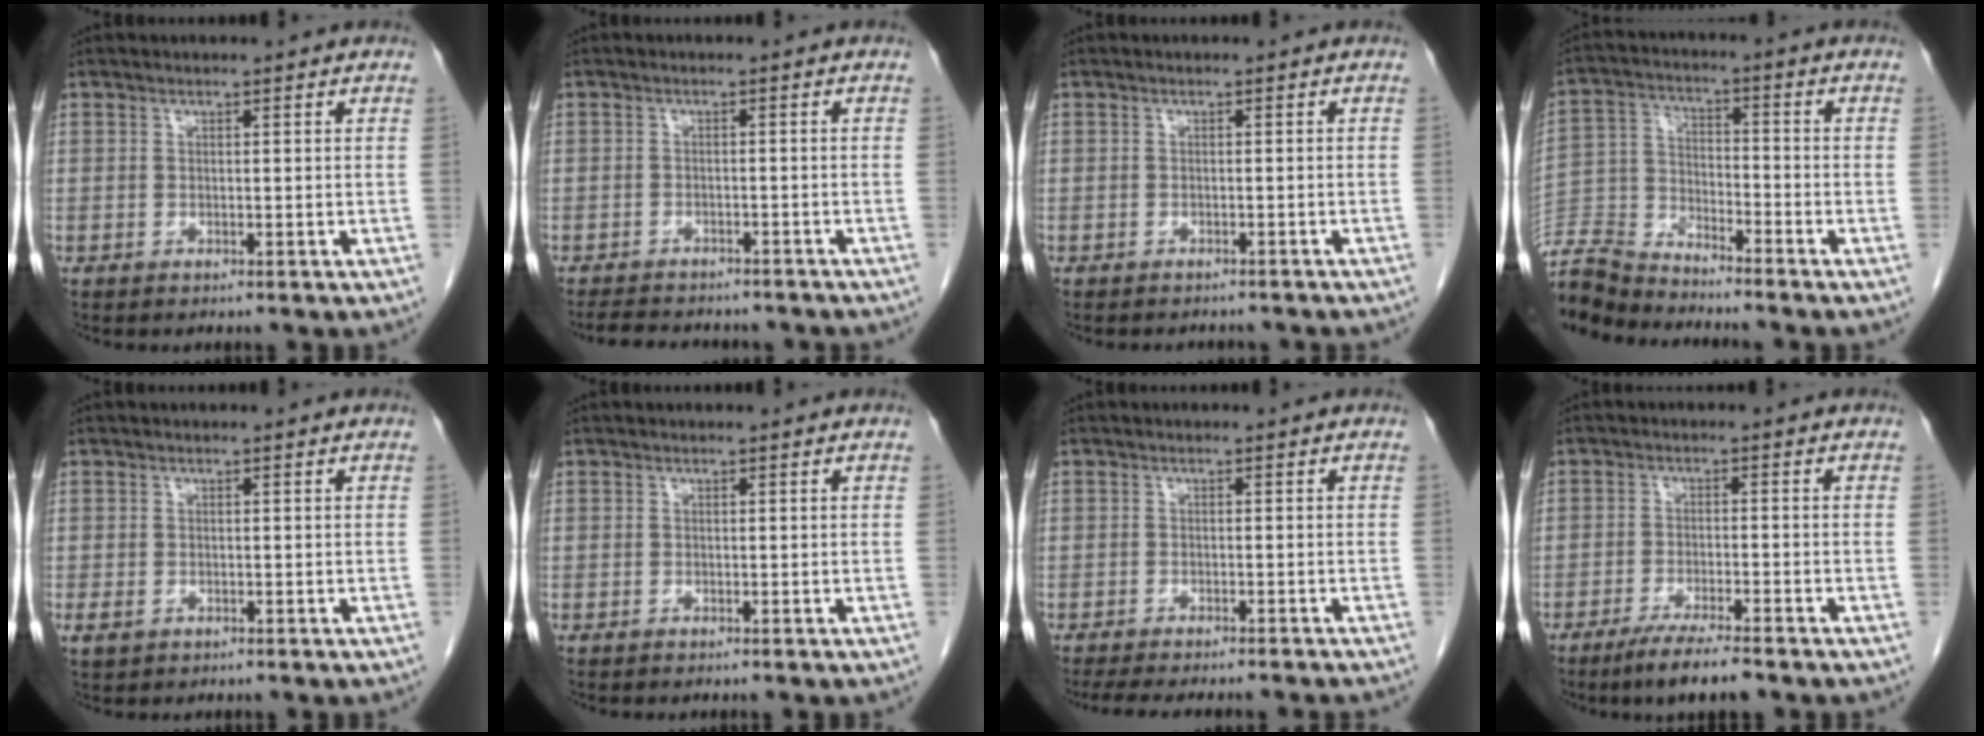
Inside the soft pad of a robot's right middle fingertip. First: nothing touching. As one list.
[{"total": 11.2, "force": [-9.9, 3.3, 4.2], "torque": [-0.078, -0.004, -0.120]}, {"total": 4.9, "force": [-4.5, 1.4, 1.3], "torque": [-0.017, -0.004, -0.049]}, {"total": 9.8, "force": [-9.7, 0.3, 0.8], "torque": [-0.019, 0.008, -0.192]}, {"total": 1.7, "force": [-0.6, 1.3, 1.0], "torque": [-0.022, -0.001, -0.002]}, {"total": 0.0}, {"total": 10.5, "force": [-9.6, 0.4, 4.4], "torque": [-0.043, -0.019, -0.119]}, {"total": 6.5, "force": [-5.0, 0.4, 4.2], "torque": [-0.074, -0.017, -0.084]}]